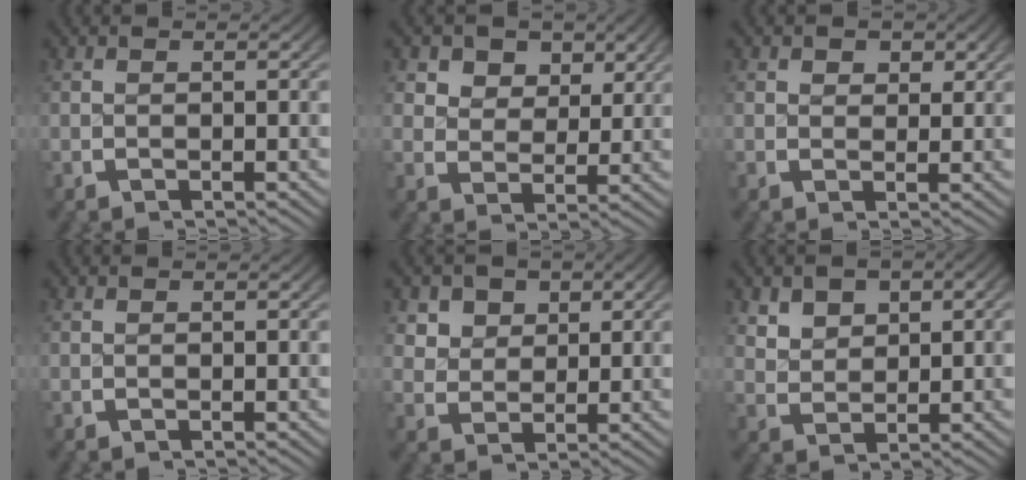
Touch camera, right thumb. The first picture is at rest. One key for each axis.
{"total": 4.4, "fx": 1.8, "fy": 3.4, "fz": 2.1, "tx": -0.039, "ty": -0.023, "tz": 0.037}
{"total": 1.6, "fx": 0.9, "fy": 1.1, "fz": 0.6, "tx": -0.001, "ty": -0.008, "tz": 0.020}
{"total": 0.0}
{"total": 3.9, "fx": 1.6, "fy": 3.1, "fz": 1.7, "tx": -0.030, "ty": -0.012, "tz": 0.037}
{"total": 3.3, "fx": 1.4, "fy": 2.4, "fz": 1.9, "tx": -0.029, "ty": -0.011, "tz": 0.037}